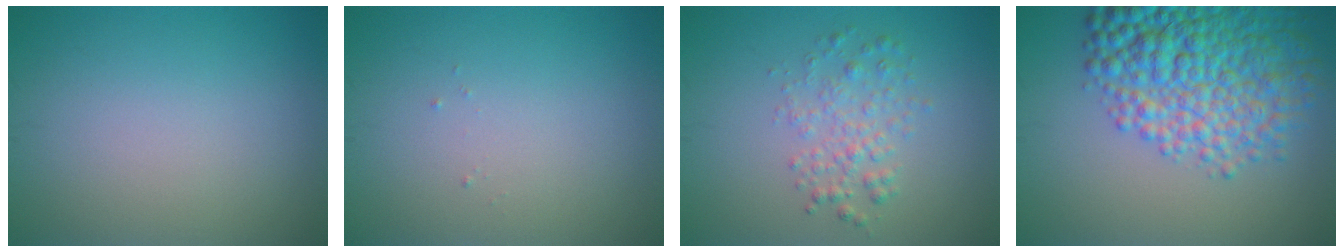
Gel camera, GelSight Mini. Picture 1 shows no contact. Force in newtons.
{"total": 0.0}
{"total": 2.5, "press": 2.5, "slide": 0.0}
{"total": 9.2, "press": 9.2, "slide": 0.3}